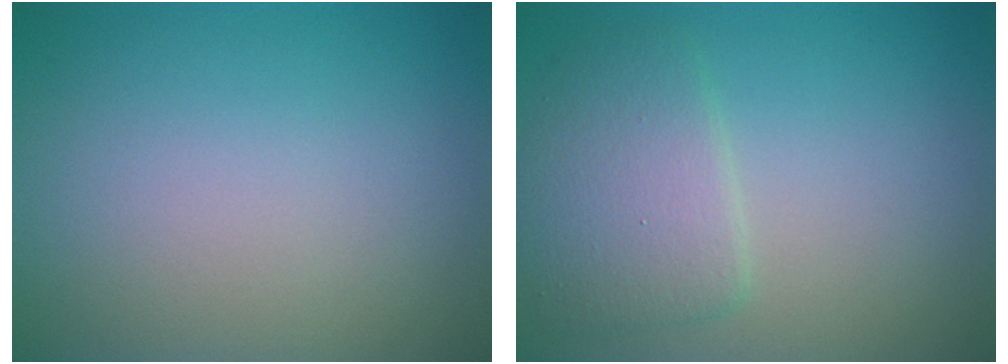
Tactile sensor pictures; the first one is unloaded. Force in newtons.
{"total": 3.7, "press": 3.7, "slide": 0.1}